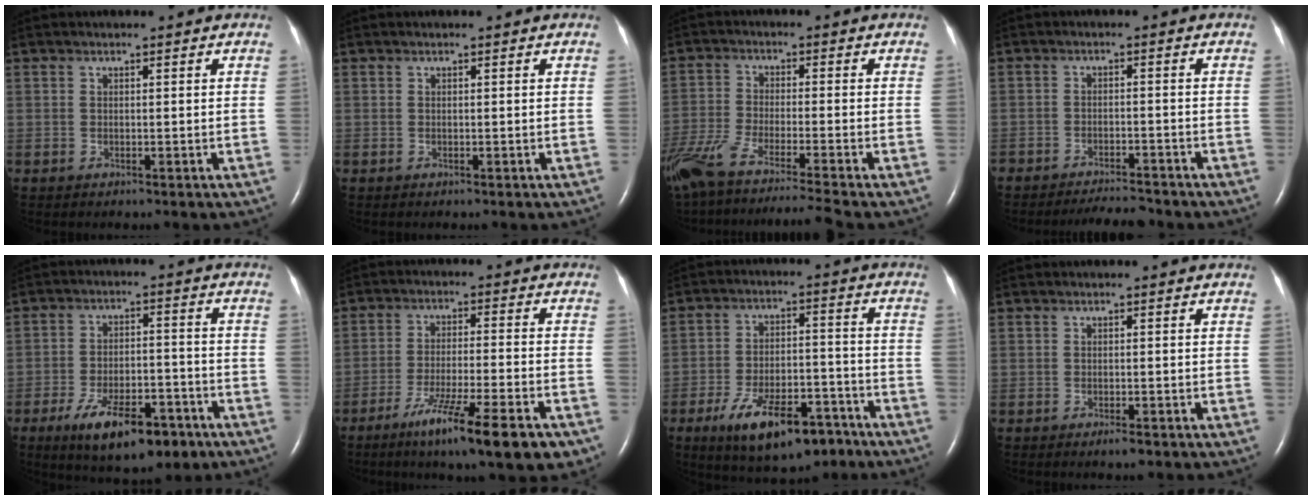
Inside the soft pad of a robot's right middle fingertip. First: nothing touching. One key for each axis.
{"total": 0.0}
{"total": 15.7, "fx": -13.1, "fy": -1.2, "fz": 8.5, "tx": -0.161, "ty": -0.042, "tz": -0.222}
{"total": 5.2, "fx": -5.1, "fy": 0.5, "fz": 1.2, "tx": -0.017, "ty": -0.013, "tz": -0.081}
{"total": 12.6, "fx": -7.6, "fy": 4.6, "fz": 9.0, "tx": -0.146, "ty": -0.005, "tz": -0.116}
{"total": 14.3, "fx": -8.9, "fy": 0.7, "fz": 11.1, "tx": -0.155, "ty": -0.032, "tz": -0.138}
{"total": 13.3, "fx": -8.3, "fy": 5.1, "fz": 9.0, "tx": -0.152, "ty": 0.002, "tz": -0.130}
{"total": 1.3, "fx": -0.9, "fy": 0.1, "fz": 0.9, "tx": -0.013, "ty": -0.002, "tz": -0.014}